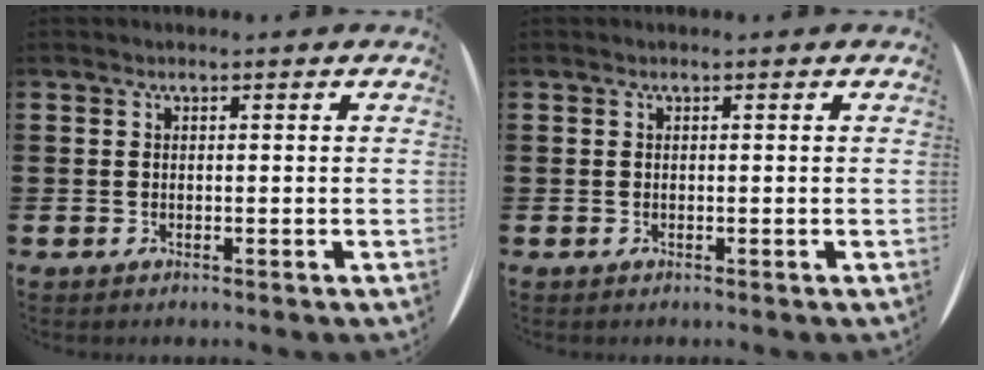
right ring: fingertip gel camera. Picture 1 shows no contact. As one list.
[{"total": 0.0}]